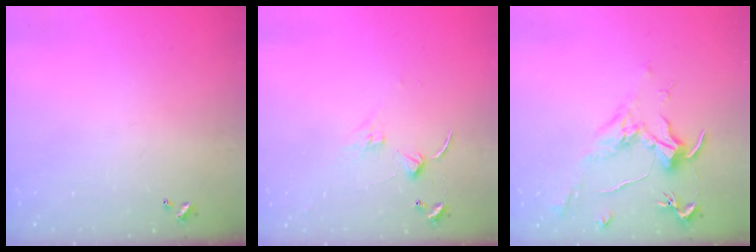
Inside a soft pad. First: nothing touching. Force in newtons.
{"total": 0.6, "press": 0.5, "slide": 0.3}
{"total": 2.0, "press": 1.8, "slide": 0.8}